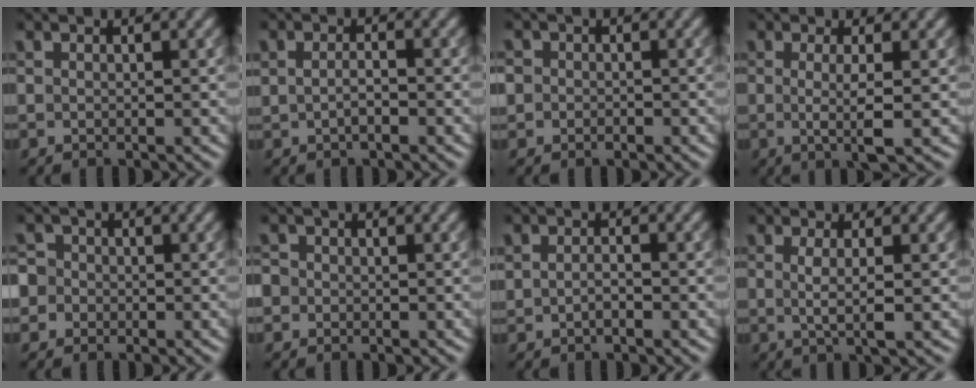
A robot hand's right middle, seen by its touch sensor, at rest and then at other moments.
{"total": 1.6, "force": [-0.4, 0.8, 1.3], "torque": [-0.031, 0.001, -0.007]}
{"total": 2.3, "force": [0.1, 2.1, 0.8], "torque": [0.007, 0.008, -0.024]}
{"total": 3.1, "force": [-0.1, 0.6, 3.1], "torque": [-0.054, -0.008, -0.003]}
{"total": 3.4, "force": [-0.9, 3.2, 0.7], "torque": [0.010, 0.017, -0.046]}
{"total": 1.7, "force": [-0.3, 1.6, 0.3], "torque": [0.008, 0.008, -0.017]}
{"total": 1.3, "force": [-0.4, 0.8, 1.0], "torque": [-0.022, 0.002, -0.010]}
{"total": 2.3, "force": [0.1, 0.5, 2.3], "torque": [-0.041, -0.002, 0.001]}